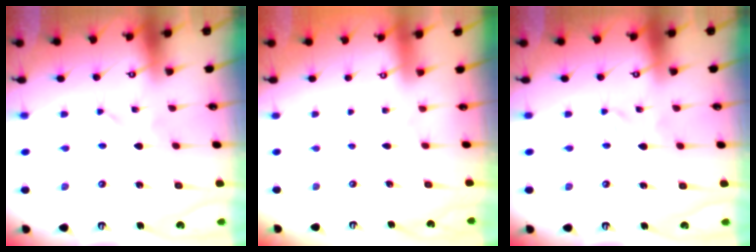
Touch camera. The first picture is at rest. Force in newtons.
{"total": 0.0}
{"total": 2.7, "press": 2.7, "slide": 0.2}